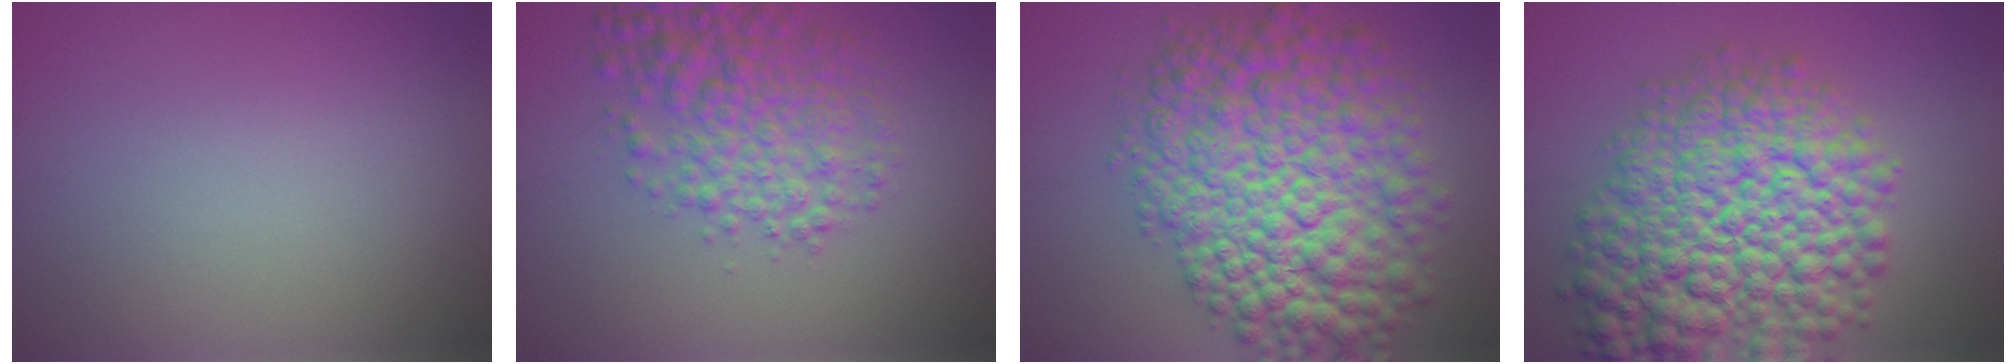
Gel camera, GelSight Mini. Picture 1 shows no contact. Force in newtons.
{"total": 5.9, "press": 5.9, "slide": 0.1}
{"total": 12.3, "press": 12.3, "slide": 0.2}
{"total": 12.7, "press": 12.7, "slide": 0.5}